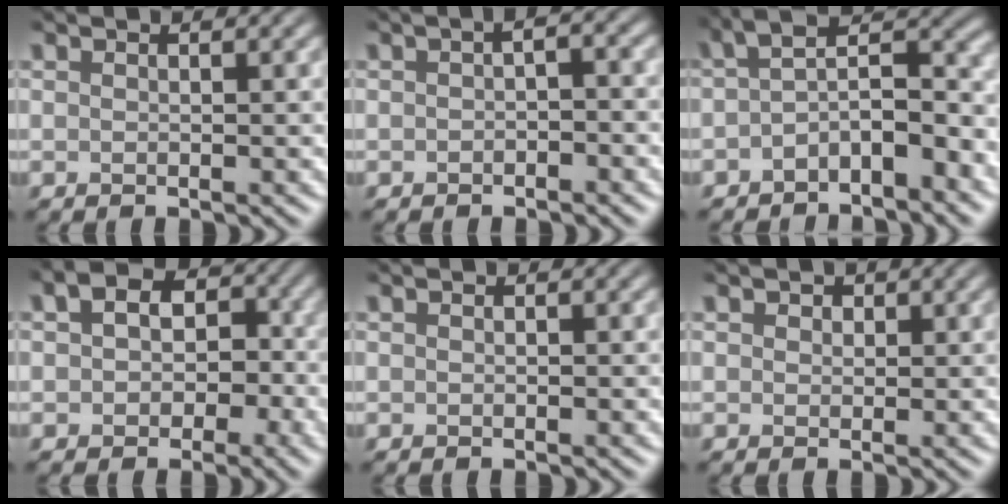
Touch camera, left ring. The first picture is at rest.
{"total": 1.7, "force": [-0.5, 0.7, 1.5], "torque": [-0.024, 0.003, -0.010]}
{"total": 5.6, "force": [-2.1, 2.2, 4.7], "torque": [-0.071, 0.017, -0.047]}
{"total": 5.0, "force": [0.6, 3.8, 3.2], "torque": [-0.030, 0.008, 0.000]}
{"total": 0.0}
{"total": 1.0, "force": [0.5, 0.8, 0.3], "torque": [-0.003, -0.001, 0.003]}